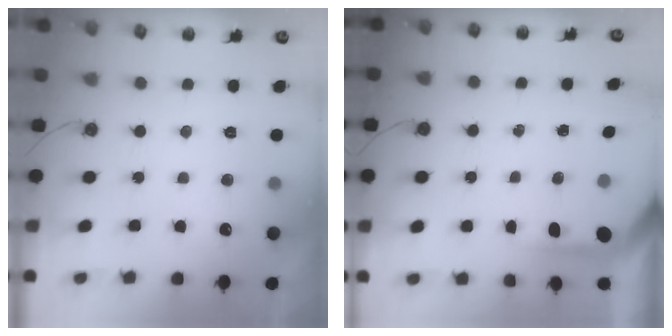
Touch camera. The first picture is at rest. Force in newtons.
{"total": 3.9, "press": 3.9, "slide": 0.3}